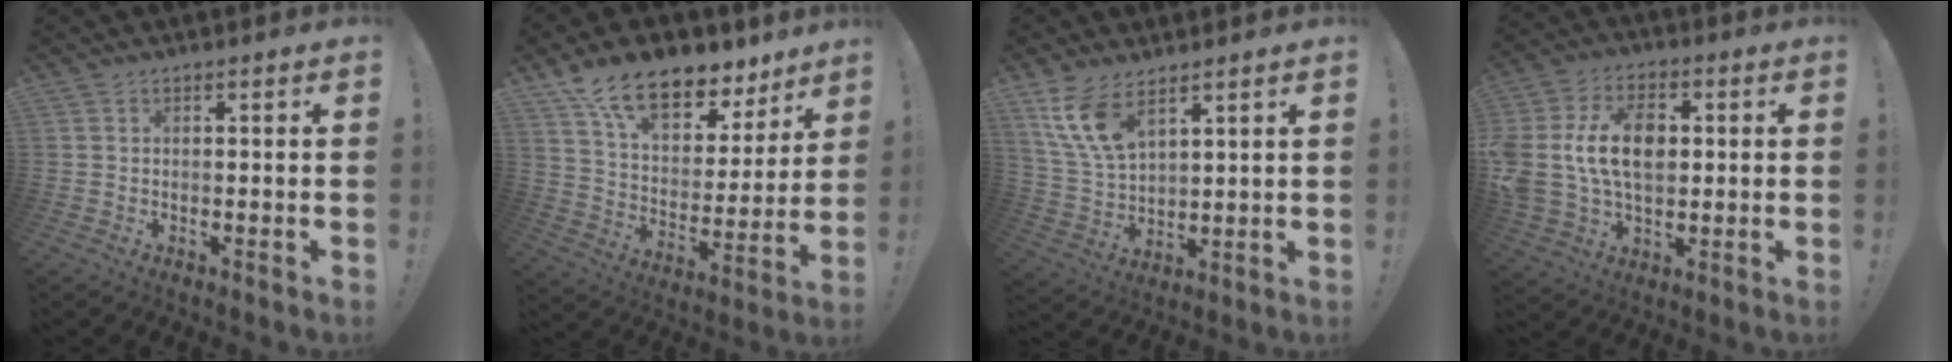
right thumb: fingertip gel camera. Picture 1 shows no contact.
{"total": 17.4, "force": [12.6, 8.2, 8.8], "torque": [-0.147, -0.088, 0.225]}
{"total": 11.6, "force": [7.6, 4.9, 7.3], "torque": [-0.150, -0.036, 0.147]}
{"total": 16.4, "force": [1.8, 11.3, 11.7], "torque": [-0.216, 0.003, 0.035]}